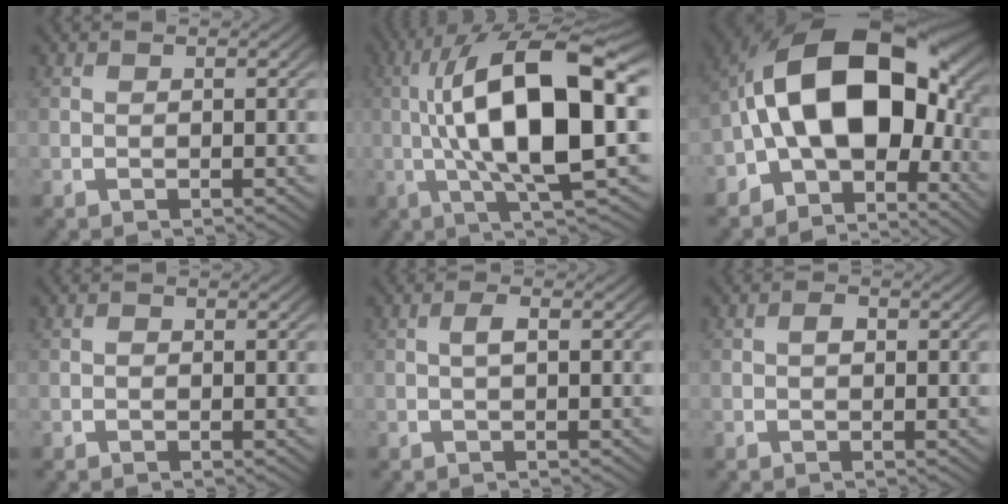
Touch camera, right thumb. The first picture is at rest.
{"total": 16.9, "force": [0.3, 7.1, 15.3], "torque": [-0.274, -0.021, 0.014]}
{"total": 17.9, "force": [-0.7, 11.1, 14.0], "torque": [-0.263, -0.040, 0.000]}
{"total": 0.0}
{"total": 1.3, "force": [0.0, 0.3, 1.3], "torque": [-0.026, 0.004, 0.001]}
{"total": 1.1, "force": [0.0, 0.8, 0.7], "torque": [-0.012, -0.001, -0.002]}